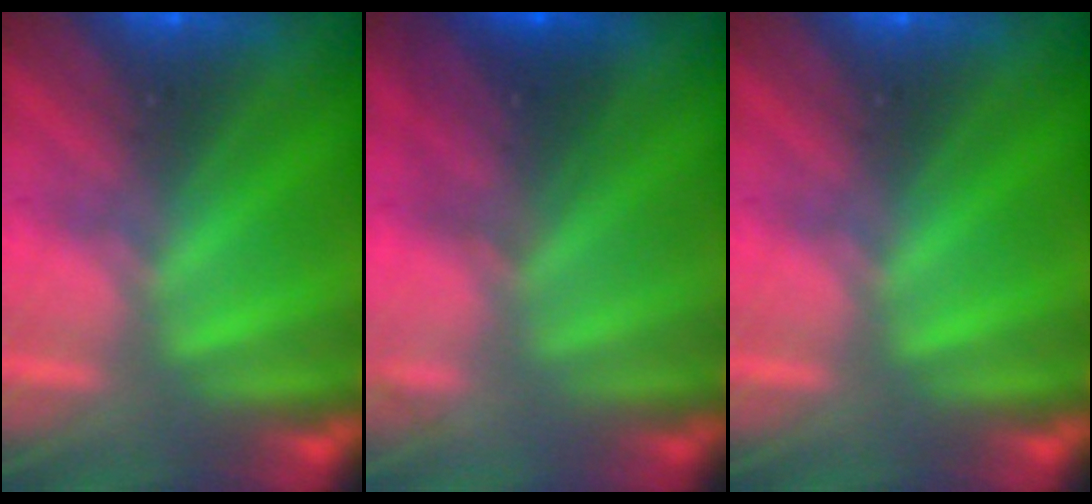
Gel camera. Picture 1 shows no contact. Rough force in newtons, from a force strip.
{"total": 2.7}
{"total": 0.0}